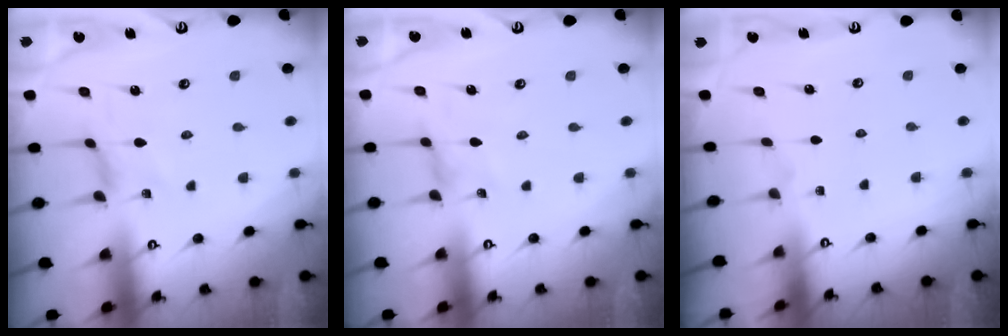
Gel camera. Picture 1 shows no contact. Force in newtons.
{"total": 0.0}
{"total": 0.0}